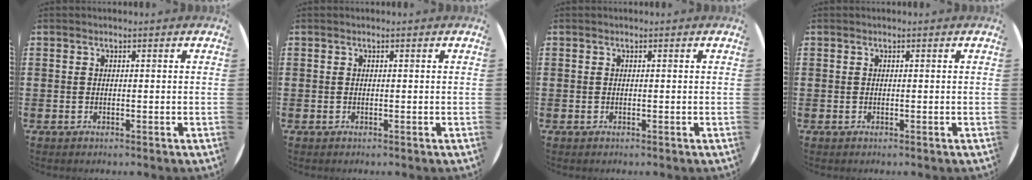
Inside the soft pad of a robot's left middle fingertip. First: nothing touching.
{"total": 0.0}
{"total": 0.0}
{"total": 0.0}